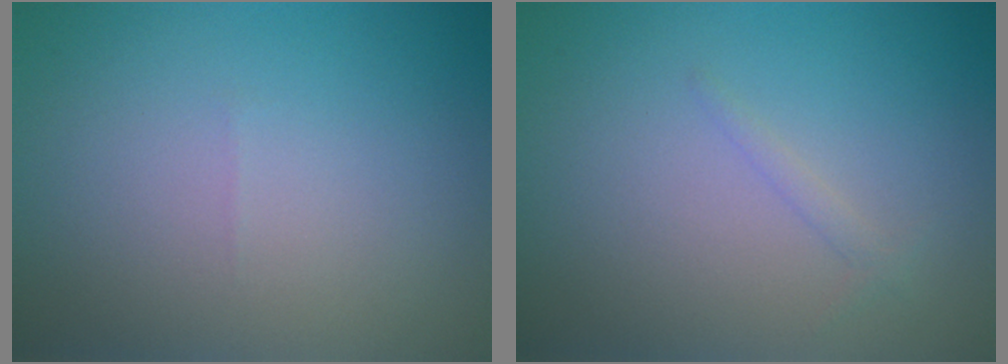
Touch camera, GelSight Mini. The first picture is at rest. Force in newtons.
{"total": 0.9, "press": 0.9, "slide": 0.0}